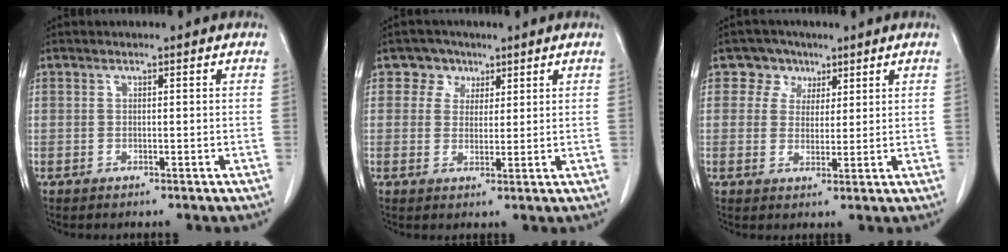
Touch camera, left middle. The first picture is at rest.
{"total": 3.5, "force": [1.8, 2.9, 0.2], "torque": [0.000, 0.006, 0.027]}
{"total": 4.2, "force": [2.2, 3.6, 0.4], "torque": [-0.004, 0.010, 0.036]}